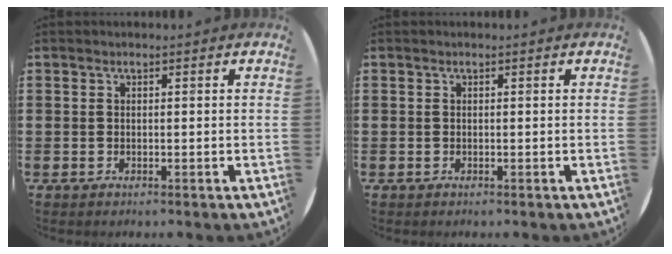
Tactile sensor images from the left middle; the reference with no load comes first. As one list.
[{"total": 0.0}]